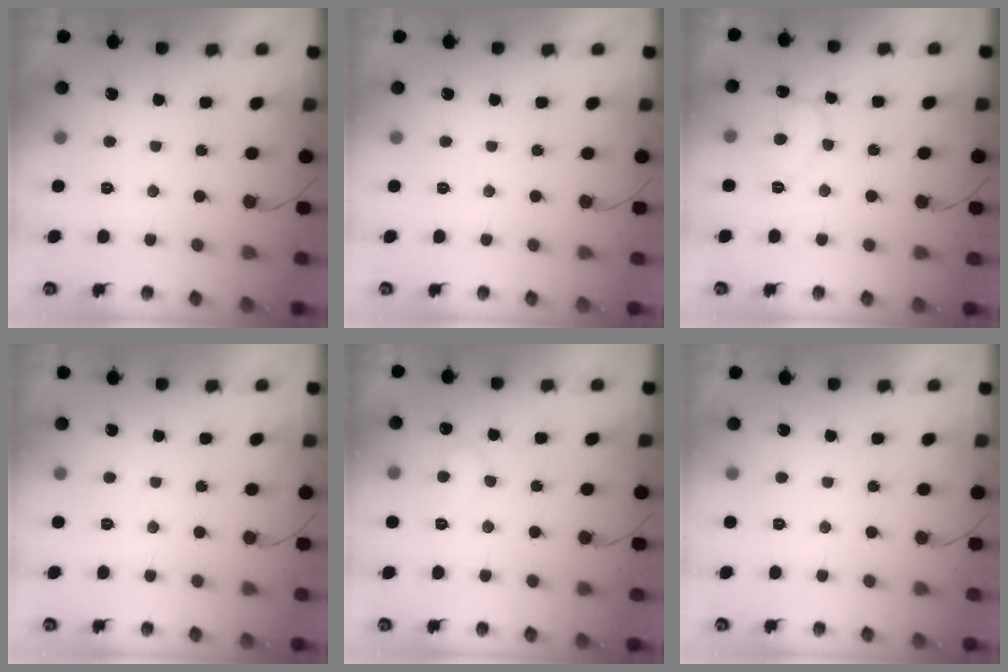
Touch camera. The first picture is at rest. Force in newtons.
{"total": 0.0}
{"total": 8.7, "press": 8.6, "slide": 0.6}
{"total": 0.0}
{"total": 6.2, "press": 6.2, "slide": 0.4}
{"total": 0.0}